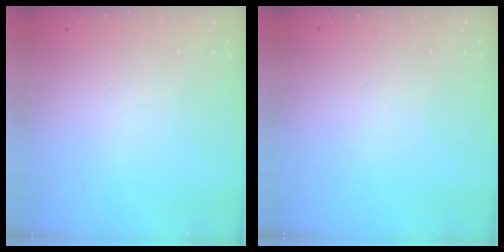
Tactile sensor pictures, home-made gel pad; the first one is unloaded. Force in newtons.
{"total": 0.0}